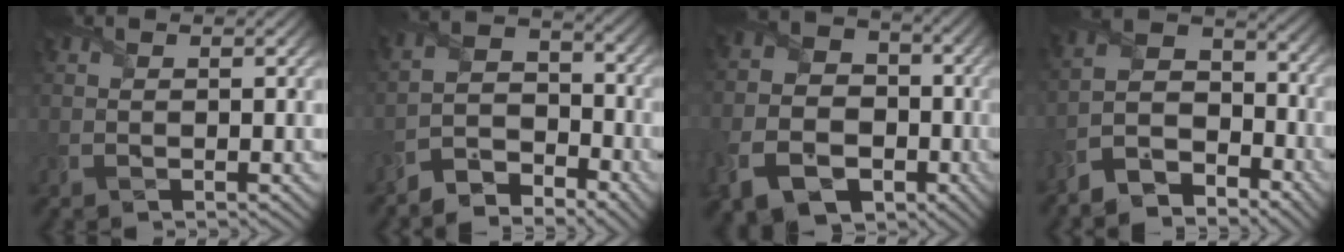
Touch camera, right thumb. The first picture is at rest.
{"total": 6.1, "force": [-5.2, 2.4, 2.2], "torque": [-0.036, 0.003, -0.114]}
{"total": 13.0, "force": [-5.5, 9.6, 6.8], "torque": [-0.165, -0.035, -0.108]}
{"total": 9.2, "force": [-7.6, 3.7, 3.7], "torque": [-0.075, -0.005, -0.157]}